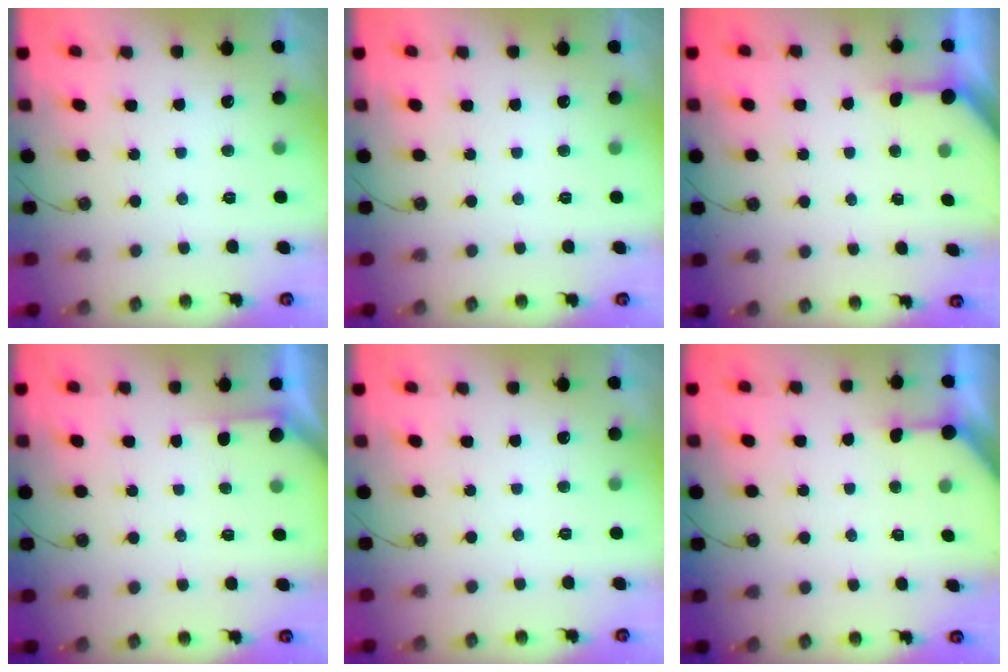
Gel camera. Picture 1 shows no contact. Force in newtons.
{"total": 0.0}
{"total": 3.6, "press": 3.6, "slide": 0.3}
{"total": 1.7, "press": 1.6, "slide": 0.2}
{"total": 0.0}
{"total": 4.0, "press": 3.9, "slide": 0.4}